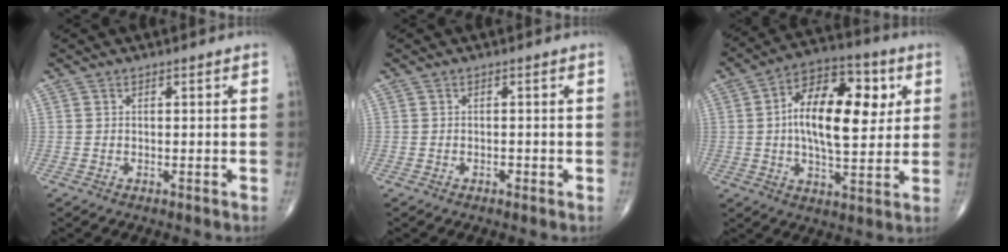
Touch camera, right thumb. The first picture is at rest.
{"total": 0.7, "force": [-0.4, 0.4, 0.5], "torque": [-0.007, 0.001, -0.008]}
{"total": 18.1, "force": [3.2, 8.9, 15.4], "torque": [-0.228, 0.008, 0.044]}